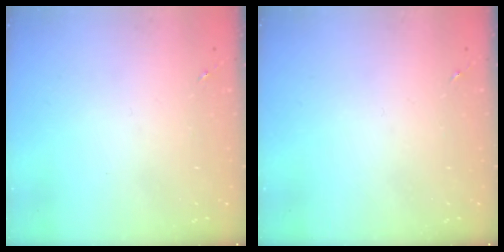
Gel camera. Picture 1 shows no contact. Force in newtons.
{"total": 0.0}